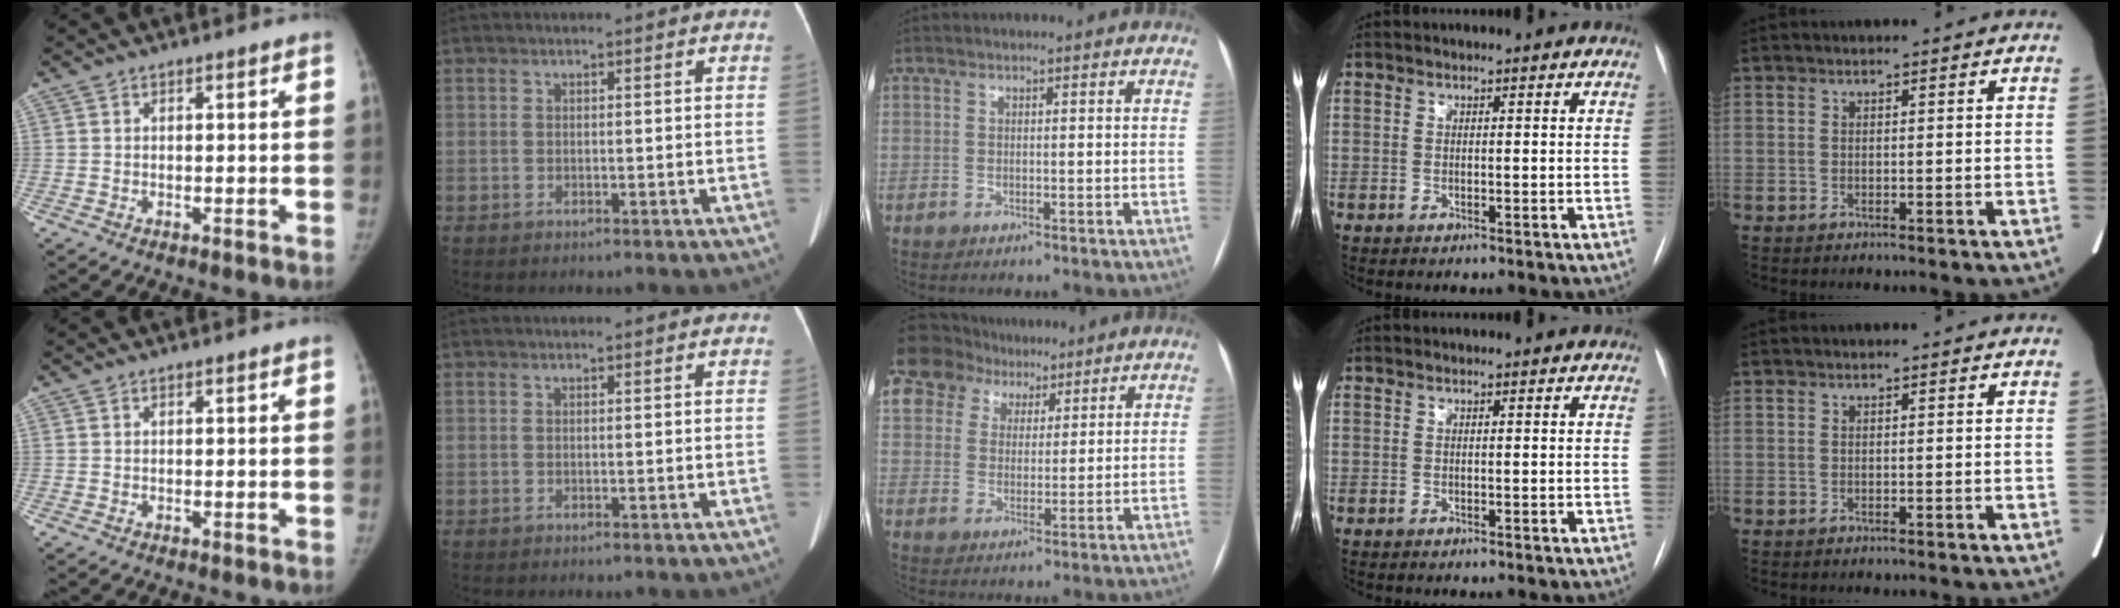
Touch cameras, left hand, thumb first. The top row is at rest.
{"middle": {"total": 11.5, "force": [7.8, 7.8, 3.4], "torque": [-0.087, 0.044, 0.145]}}